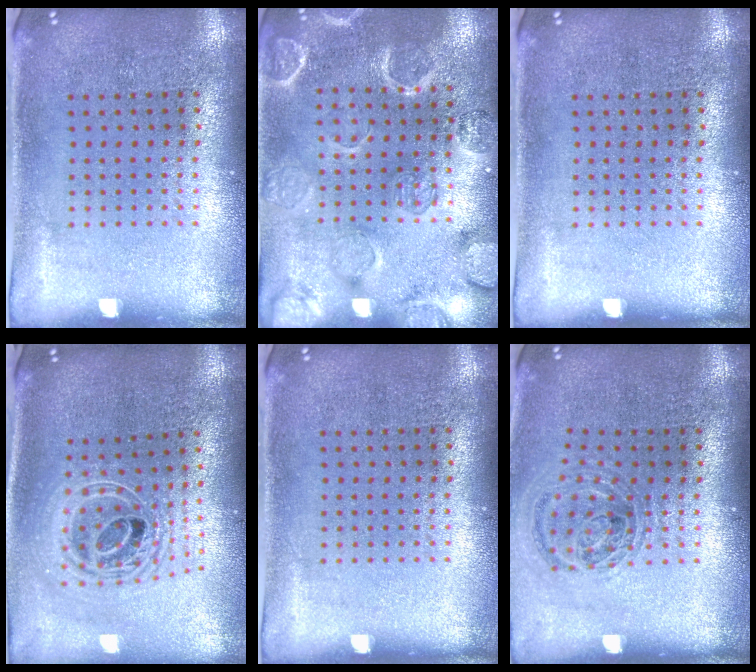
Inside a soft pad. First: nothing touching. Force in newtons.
{"total": 2.5, "press": 2.5, "slide": 0.1}
{"total": 0.0}
{"total": 2.3, "press": 1.8, "slide": 1.5}
{"total": 0.0}
{"total": 0.9, "press": 0.9, "slide": 0.3}